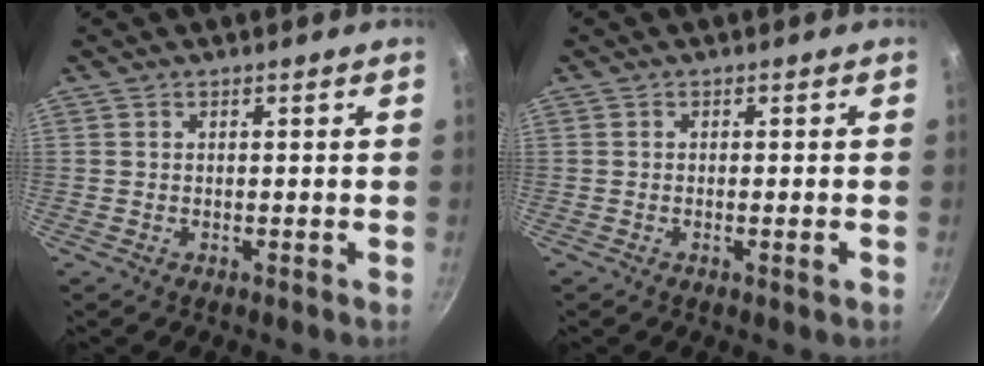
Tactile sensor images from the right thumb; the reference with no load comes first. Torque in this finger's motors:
{"motor_torque": [-0.30, 0.09, -0.20, -0.01, -0.02]}